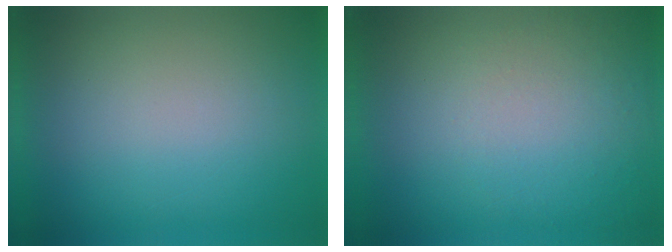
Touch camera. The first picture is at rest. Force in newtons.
{"total": 1.0}